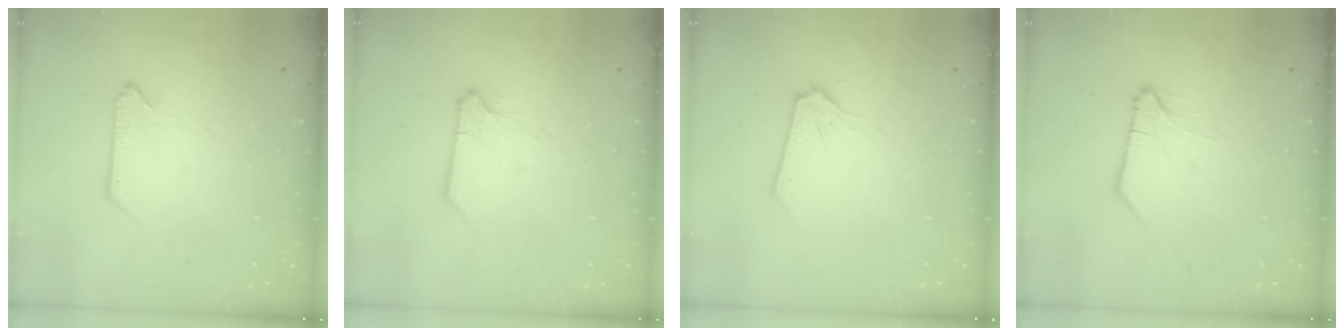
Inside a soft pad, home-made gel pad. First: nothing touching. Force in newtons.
{"total": 0.5, "press": 0.5, "slide": 0.2}
{"total": 0.0}
{"total": 1.6, "press": 1.6, "slide": 0.1}